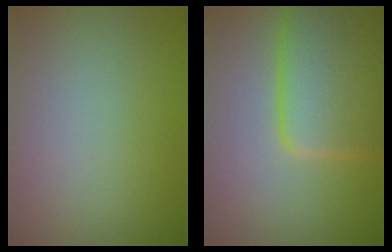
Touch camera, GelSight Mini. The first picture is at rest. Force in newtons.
{"total": 8.0, "press": 8.0, "slide": 0.3}